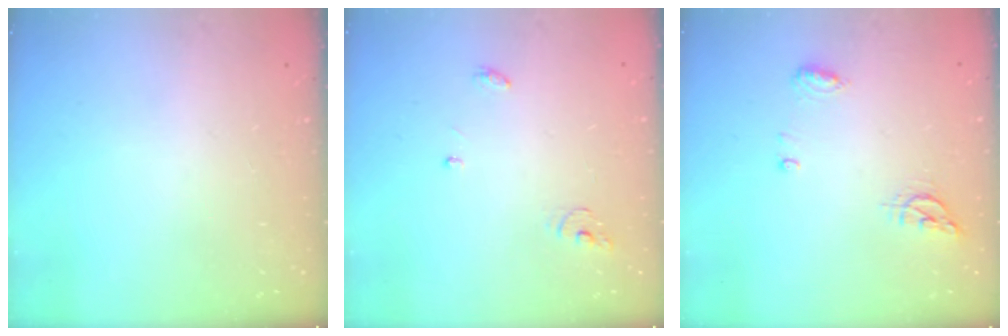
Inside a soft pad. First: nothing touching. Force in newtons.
{"total": 3.9, "press": 3.9, "slide": 0.2}
{"total": 8.4, "press": 6.9, "slide": 4.9}